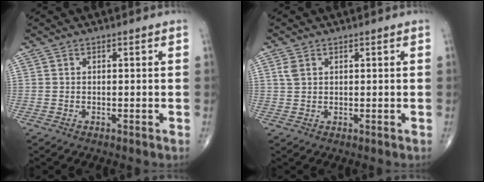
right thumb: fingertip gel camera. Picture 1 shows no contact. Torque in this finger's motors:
{"motor_torque": [-0.15, 0.13, 0.00, -0.03, 0.09]}